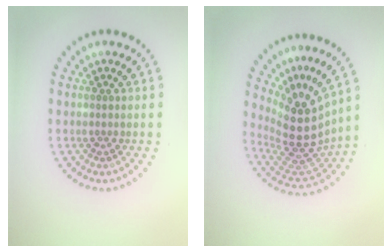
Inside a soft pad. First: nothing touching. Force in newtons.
{"total": 5.2, "press": 3.9, "slide": 3.4}